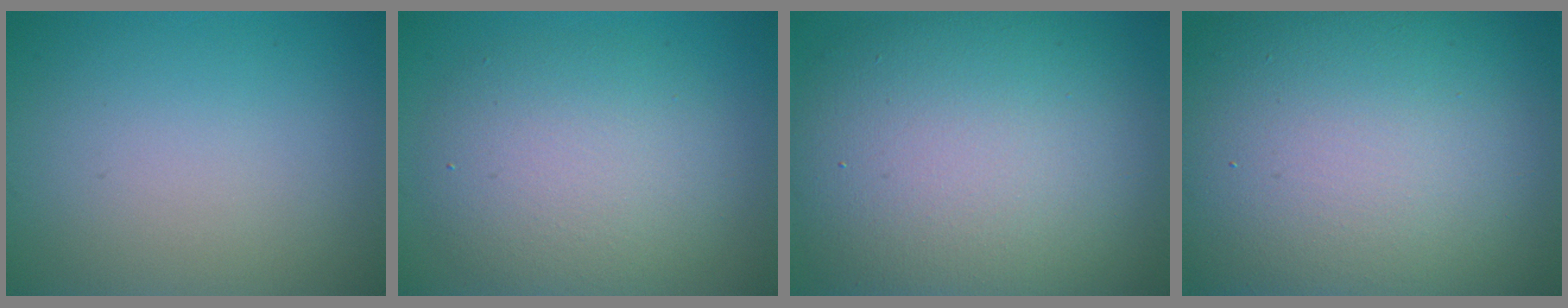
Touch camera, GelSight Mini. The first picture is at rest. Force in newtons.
{"total": 6.2, "press": 6.2, "slide": 0.2}
{"total": 14.1, "press": 14.1, "slide": 1.2}
{"total": 19.0, "press": 18.9, "slide": 1.1}